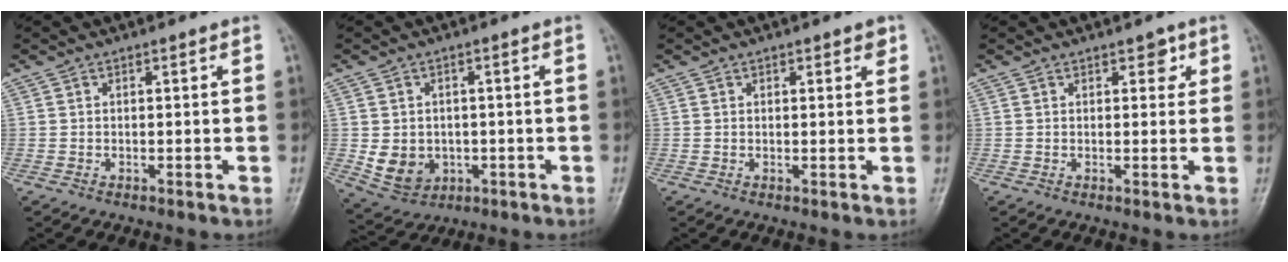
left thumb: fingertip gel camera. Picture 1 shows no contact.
{"total": 7.6, "force": [-1.2, 6.5, 3.8], "torque": [-0.047, 0.005, -0.001]}
{"total": 1.9, "force": [1.1, 1.0, 1.3], "torque": [-0.005, -0.003, 0.012]}
{"total": 2.4, "force": [1.2, 1.5, 1.5], "torque": [0.003, -0.001, 0.011]}